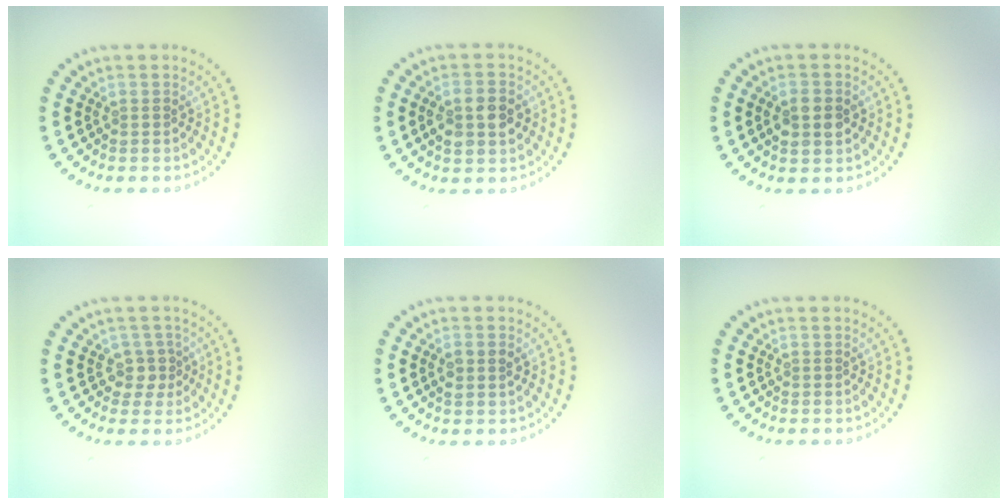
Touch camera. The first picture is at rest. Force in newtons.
{"total": 3.7, "press": 3.7, "slide": 0.0}
{"total": 2.9, "press": 2.9, "slide": 0.1}
{"total": 2.0, "press": 1.5, "slide": 1.3}
{"total": 1.5, "press": 1.4, "slide": 0.3}
{"total": 0.0}